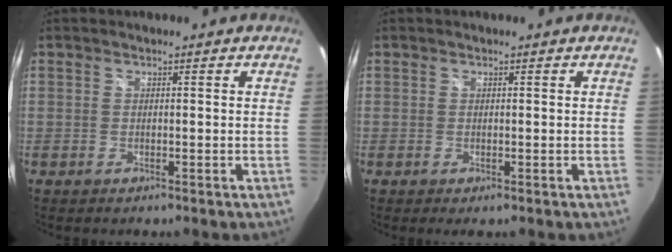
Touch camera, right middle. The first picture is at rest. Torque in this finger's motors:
{"motor_torque": [0.30, -0.51, 0.11, 0.02]}